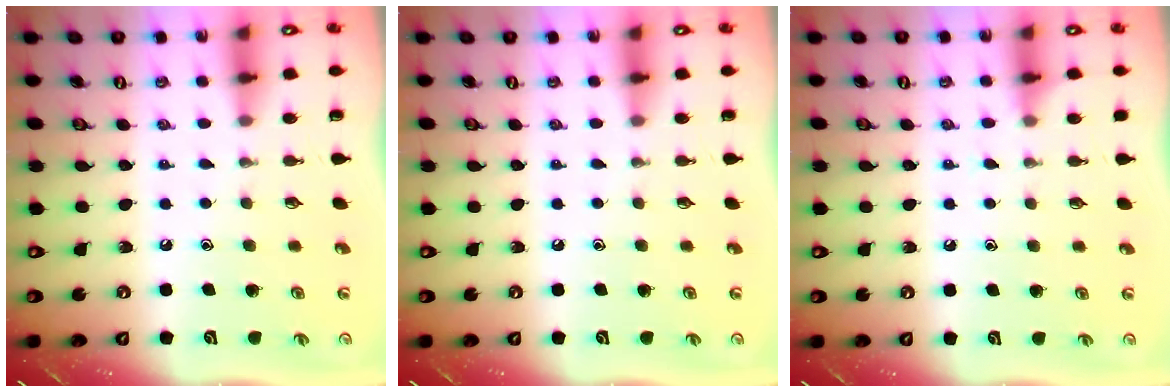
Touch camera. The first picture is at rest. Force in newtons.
{"total": 0.0}
{"total": 4.2, "press": 4.1, "slide": 0.6}